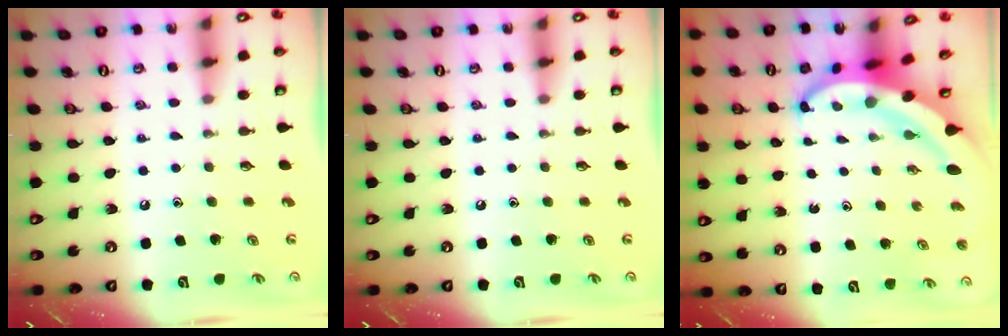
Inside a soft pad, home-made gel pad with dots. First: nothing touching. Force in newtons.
{"total": 0.0}
{"total": 7.8, "press": 7.8, "slide": 0.5}